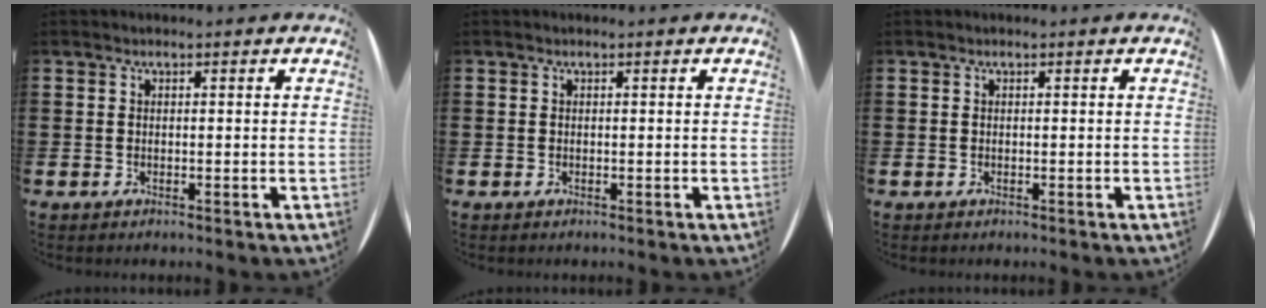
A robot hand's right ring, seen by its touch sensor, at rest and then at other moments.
{"total": 0.0}
{"total": 0.0}